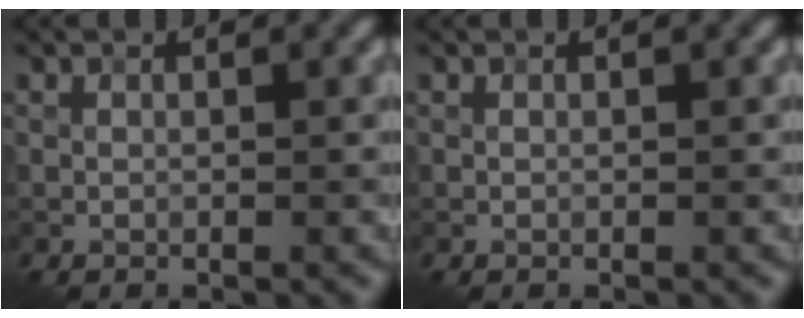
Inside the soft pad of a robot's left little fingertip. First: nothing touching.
{"total": 0.0}